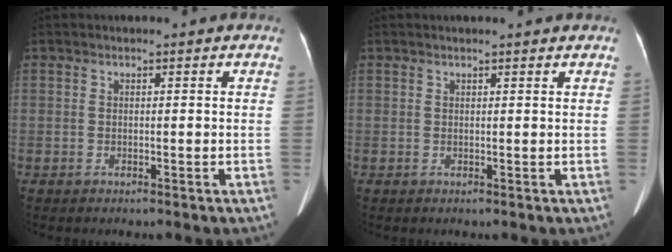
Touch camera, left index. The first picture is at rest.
{"total": 1.9, "force": [1.7, 0.0, 0.7], "torque": [-0.014, 0.010, 0.020]}